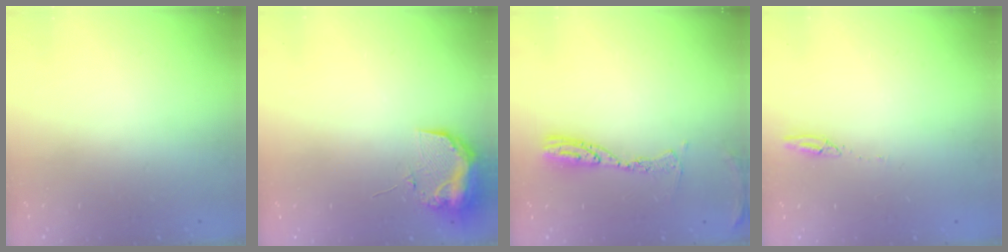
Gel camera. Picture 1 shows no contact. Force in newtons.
{"total": 9.5, "press": 9.4, "slide": 1.0}
{"total": 9.5, "press": 9.4, "slide": 0.9}
{"total": 2.7, "press": 2.7, "slide": 0.2}